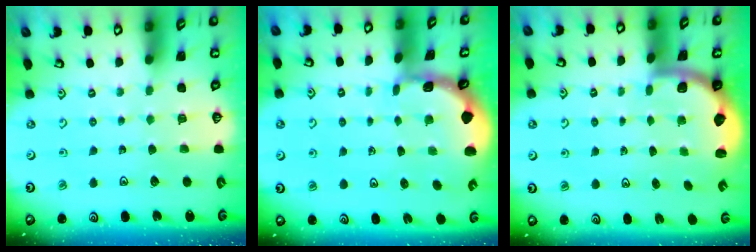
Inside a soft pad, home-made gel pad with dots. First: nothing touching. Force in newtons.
{"total": 0.9, "press": 0.9, "slide": 0.2}
{"total": 2.0, "press": 2.0, "slide": 0.5}